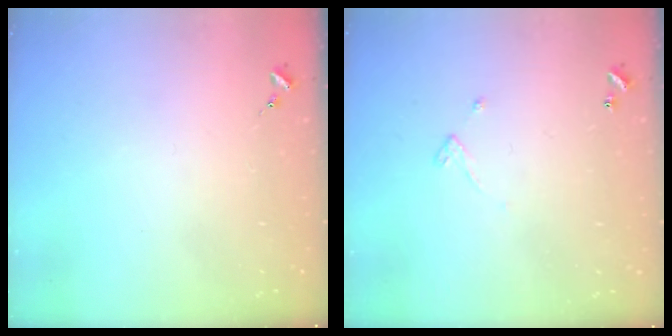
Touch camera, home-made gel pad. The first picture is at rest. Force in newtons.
{"total": 3.4, "press": 3.4, "slide": 0.5}